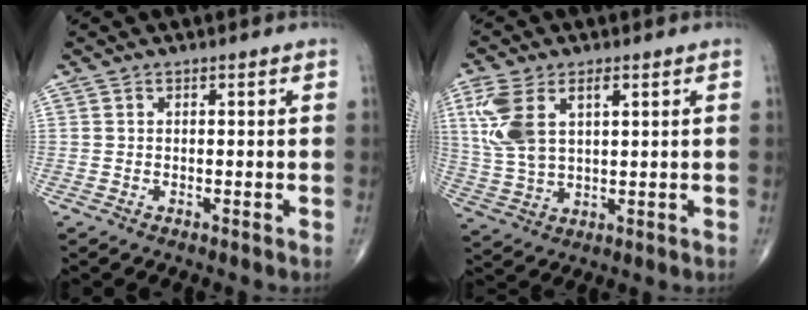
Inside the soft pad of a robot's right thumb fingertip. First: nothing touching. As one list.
[{"total": 10.9, "force": [3.6, 5.8, 8.6], "torque": [-0.193, 0.002, 0.078]}]